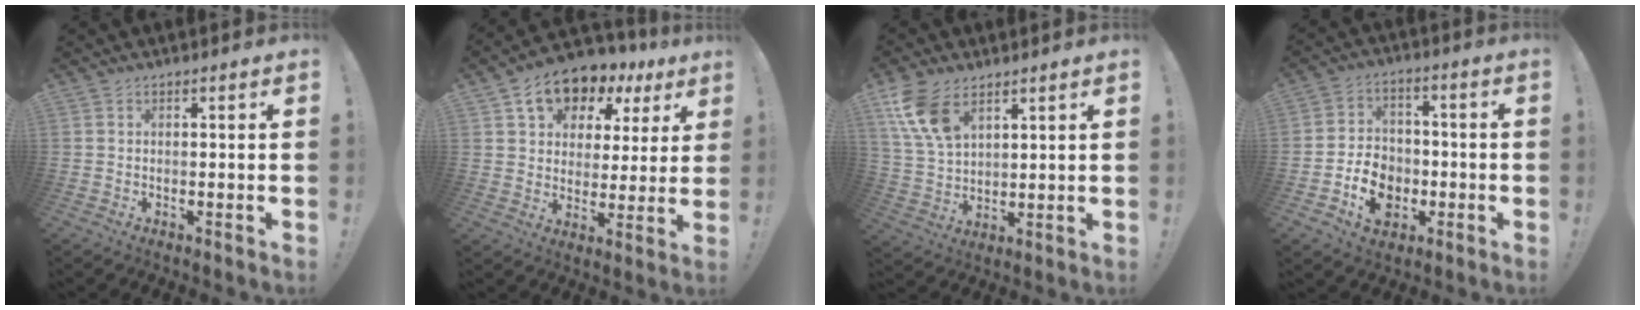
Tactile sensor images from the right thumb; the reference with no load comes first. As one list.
[{"total": 12.4, "force": [7.5, 8.2, 5.5], "torque": [-0.077, -0.048, 0.135]}, {"total": 12.0, "force": [7.0, 6.7, 7.1], "torque": [-0.137, -0.026, 0.136]}, {"total": 11.5, "force": [-4.2, 9.3, 5.3], "torque": [-0.079, 0.030, -0.067]}]